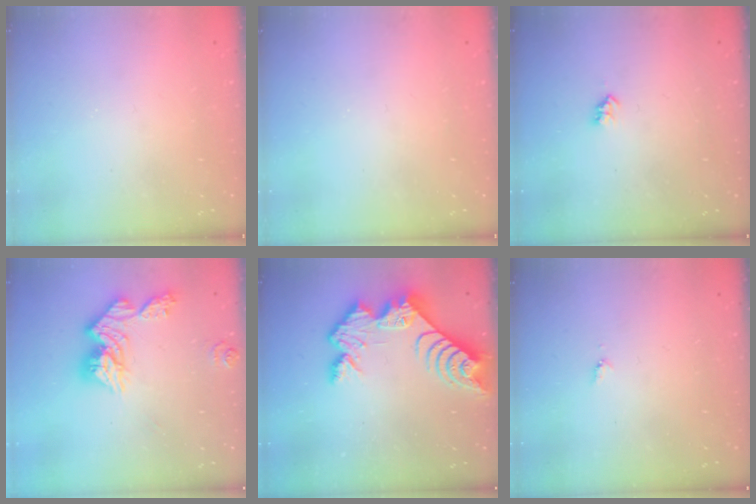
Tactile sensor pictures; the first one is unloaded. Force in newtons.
{"total": 0.0}
{"total": 2.6, "press": 2.5, "slide": 0.4}
{"total": 13.4, "press": 13.3, "slide": 1.2}
{"total": 12.1, "press": 12.1, "slide": 0.8}
{"total": 3.5, "press": 3.5, "slide": 0.5}